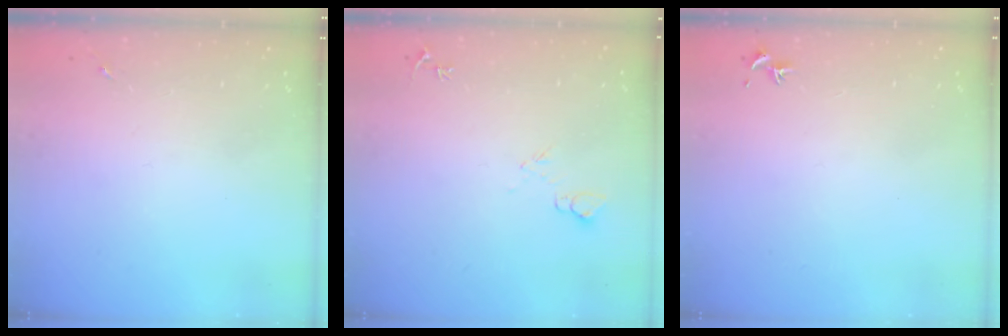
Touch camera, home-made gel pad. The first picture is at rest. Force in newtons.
{"total": 6.7, "press": 6.7, "slide": 0.8}
{"total": 0.7, "press": 0.6, "slide": 0.5}